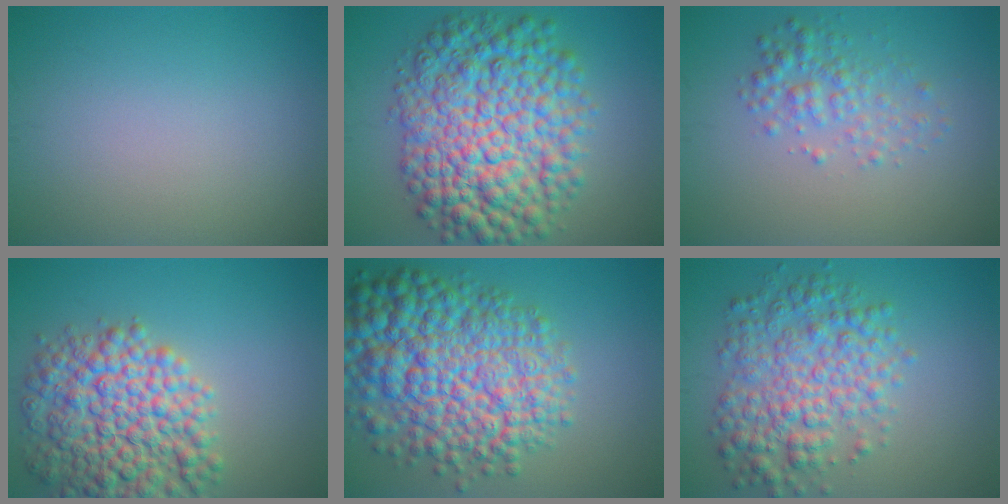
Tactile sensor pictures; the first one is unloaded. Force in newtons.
{"total": 12.3, "press": 12.3, "slide": 0.2}
{"total": 2.8, "press": 2.8, "slide": 0.0}
{"total": 9.6, "press": 9.6, "slide": 0.3}
{"total": 12.5, "press": 12.5, "slide": 0.3}
{"total": 6.5, "press": 6.5, "slide": 0.0}